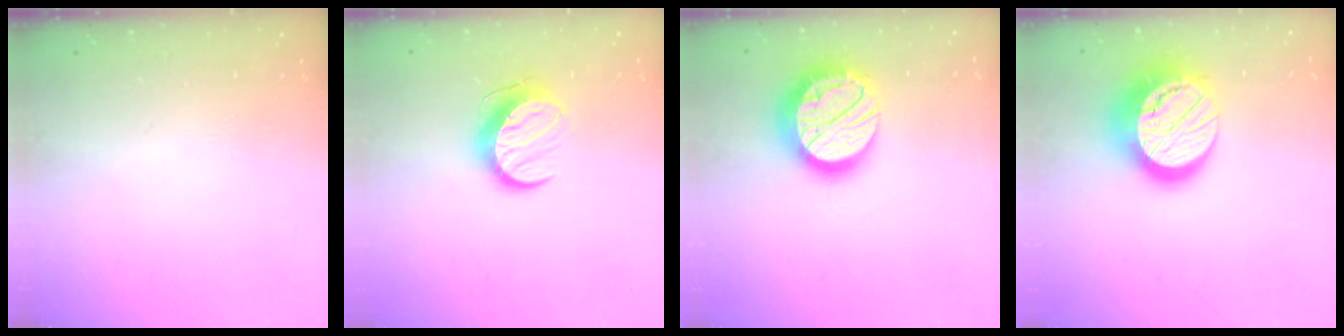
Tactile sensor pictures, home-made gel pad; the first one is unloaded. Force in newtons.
{"total": 10.1, "press": 10.0, "slide": 0.5}
{"total": 19.6, "press": 19.6, "slide": 1.3}
{"total": 17.5, "press": 17.4, "slide": 1.3}